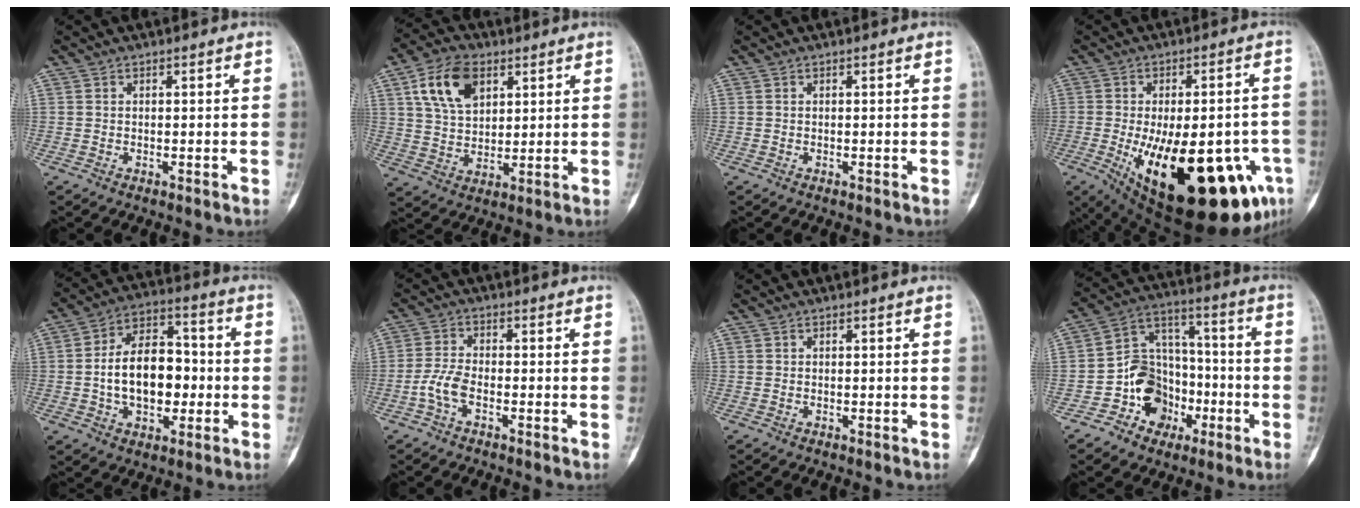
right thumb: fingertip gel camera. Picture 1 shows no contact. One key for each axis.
{"total": 11.6, "fx": 4.9, "fy": 7.2, "fz": 7.7, "tx": -0.123, "ty": -0.009, "tz": 0.092}
{"total": 0.0}
{"total": 28.3, "fx": -9.5, "fy": 11.0, "fz": 24.3, "tx": -0.306, "ty": -0.013, "tz": -0.109}
{"total": 15.4, "fx": -1.5, "fy": 9.8, "fz": 11.8, "tx": -0.168, "ty": 0.036, "tz": -0.024}
{"total": 4.4, "fx": -1.9, "fy": 2.0, "fz": 3.4, "tx": -0.079, "ty": 0.016, "tz": -0.043}
{"total": 0.0}
{"total": 13.2, "fx": -5.0, "fy": 10.8, "fz": 5.6, "tx": -0.048, "ty": 0.068, "tz": -0.088}